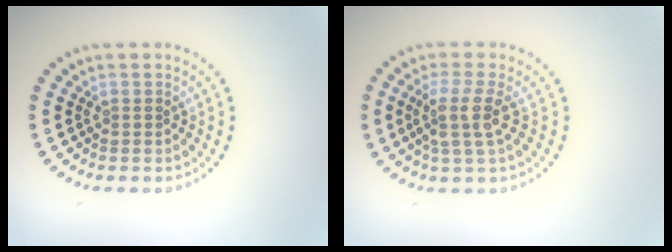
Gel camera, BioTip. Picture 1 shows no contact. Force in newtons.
{"total": 3.0, "press": 2.3, "slide": 1.9}